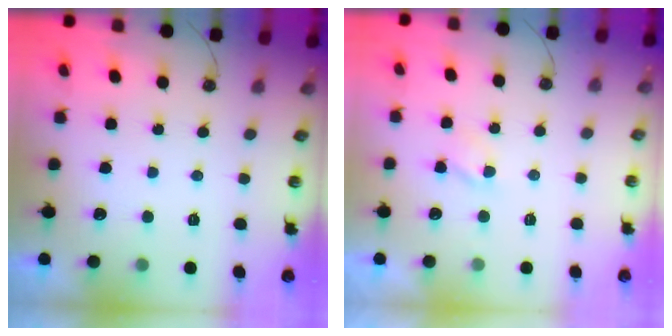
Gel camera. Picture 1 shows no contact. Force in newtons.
{"total": 2.2, "press": 2.1, "slide": 0.4}